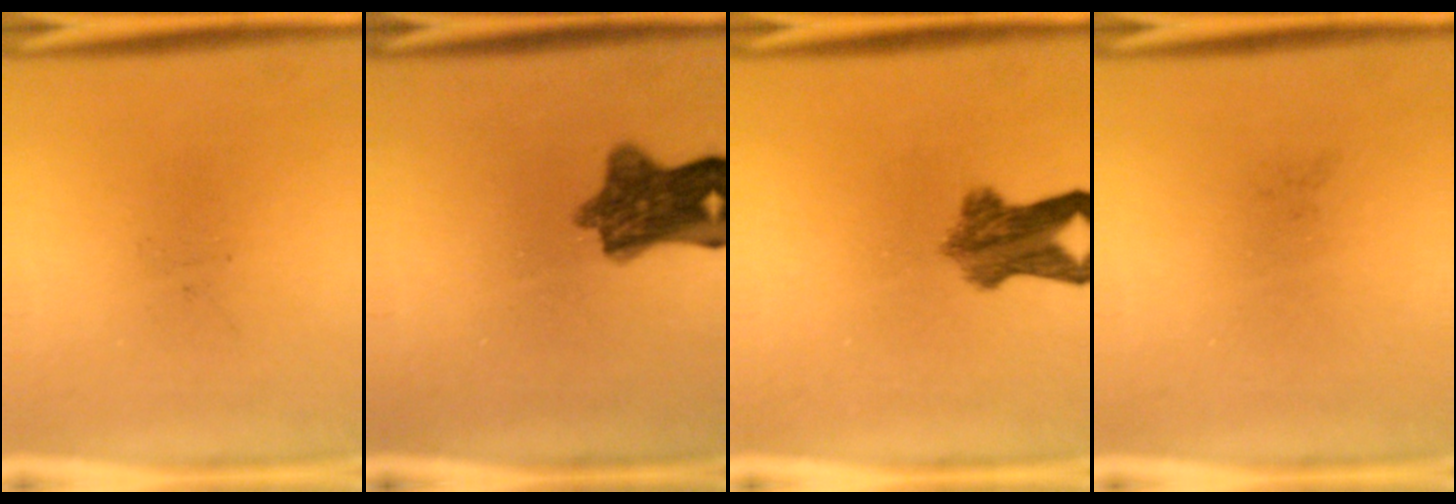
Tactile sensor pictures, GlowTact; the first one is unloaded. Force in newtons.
{"total": 8.6}
{"total": 6.7}
{"total": 0.0}